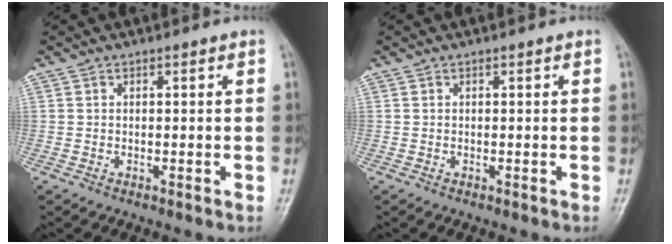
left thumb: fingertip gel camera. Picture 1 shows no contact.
{"total": 0.0}